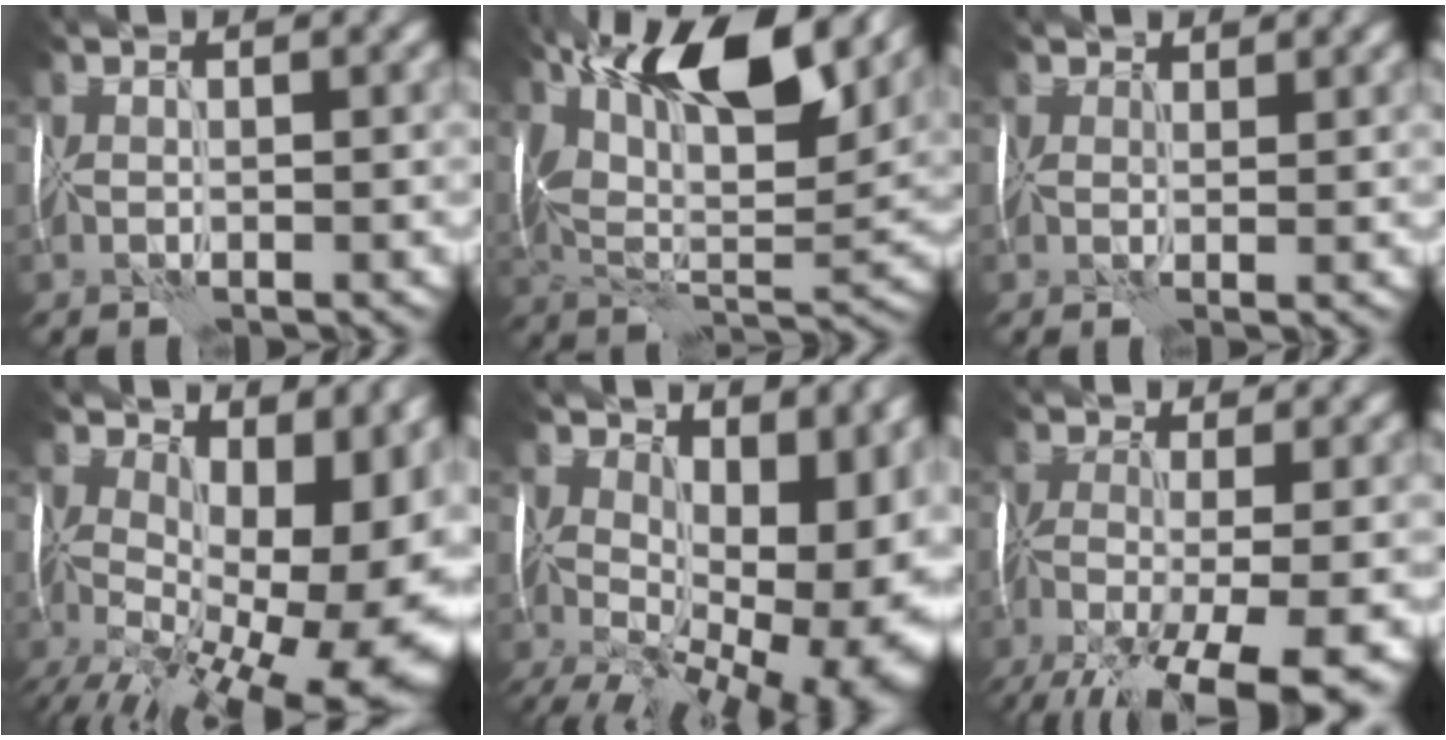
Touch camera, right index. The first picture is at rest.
{"total": 13.6, "force": [6.8, 5.6, 10.4], "torque": [-0.185, 0.015, 0.114]}
{"total": 2.5, "force": [1.7, 1.3, 1.4], "torque": [-0.028, 0.009, 0.013]}
{"total": 18.1, "force": [0.0, 10.8, 14.6], "torque": [-0.194, -0.012, 0.033]}
{"total": 16.8, "force": [1.2, 9.8, 13.5], "torque": [-0.187, -0.009, 0.046]}
{"total": 13.6, "force": [-8.4, 5.1, 9.4], "torque": [-0.174, -0.030, -0.103]}